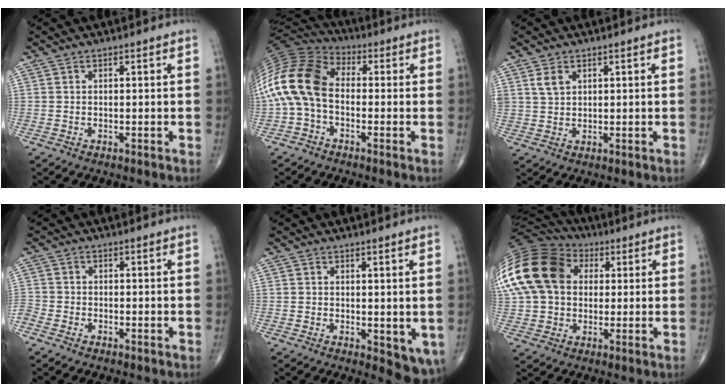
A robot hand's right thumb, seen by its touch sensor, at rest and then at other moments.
{"total": 16.5, "force": [-1.3, 10.8, 12.4], "torque": [-0.260, 0.040, -0.036]}
{"total": 3.2, "force": [1.6, 2.1, 1.8], "torque": [-0.030, -0.005, 0.039]}
{"total": 3.1, "force": [-2.1, 2.0, 1.1], "torque": [-0.033, 0.006, -0.047]}
{"total": 6.0, "force": [-0.9, 2.8, 5.3], "torque": [-0.050, -0.014, -0.008]}
{"total": 24.5, "force": [5.6, 18.1, 15.6], "torque": [-0.354, 0.061, 0.104]}